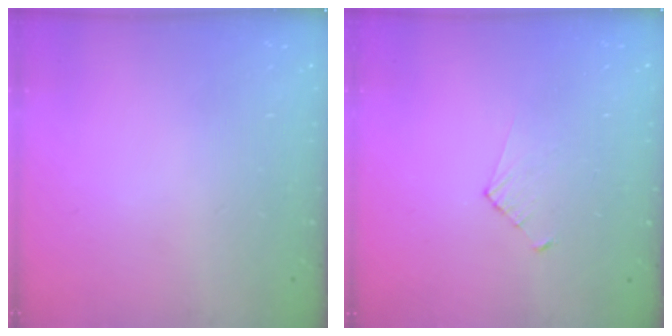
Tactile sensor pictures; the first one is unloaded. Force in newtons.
{"total": 2.8, "press": 2.8, "slide": 0.2}